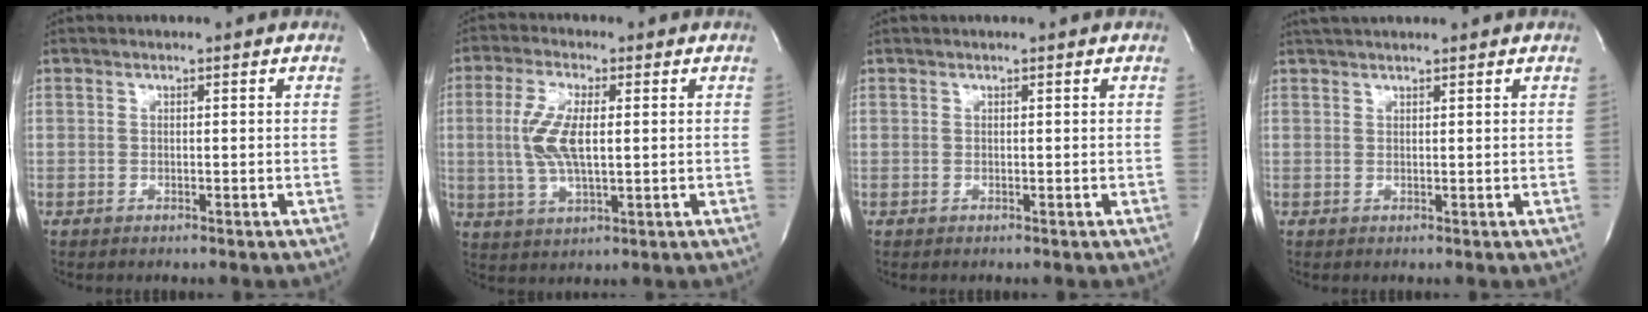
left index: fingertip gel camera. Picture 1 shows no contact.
{"total": 7.9, "force": [0.4, 2.5, 7.5], "torque": [-0.175, -0.007, 0.014]}
{"total": 0.8, "force": [0.8, 0.0, 0.3], "torque": [-0.005, 0.011, 0.012]}
{"total": 4.4, "force": [4.0, 0.3, 1.8], "torque": [-0.028, 0.034, 0.066]}